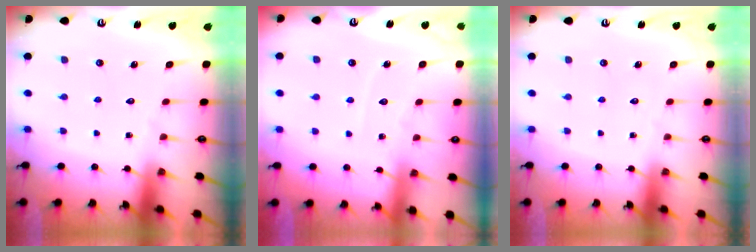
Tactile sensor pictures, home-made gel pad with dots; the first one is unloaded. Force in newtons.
{"total": 4.4, "press": 4.4, "slide": 0.6}
{"total": 0.0}